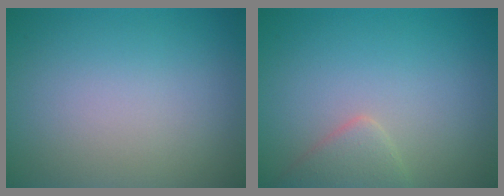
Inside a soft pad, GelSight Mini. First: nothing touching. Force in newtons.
{"total": 2.2, "press": 2.2, "slide": 0.1}